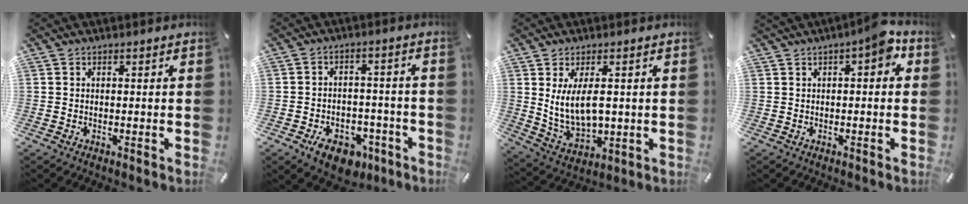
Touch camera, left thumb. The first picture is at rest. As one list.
[{"total": 9.4, "force": [-5.4, 6.2, 4.7], "torque": [-0.064, 0.039, -0.087]}, {"total": 9.9, "force": [2.3, 5.1, 8.1], "torque": [-0.172, -0.010, 0.036]}, {"total": 5.3, "force": [1.7, 2.0, 4.6], "torque": [-0.067, 0.000, 0.023]}]